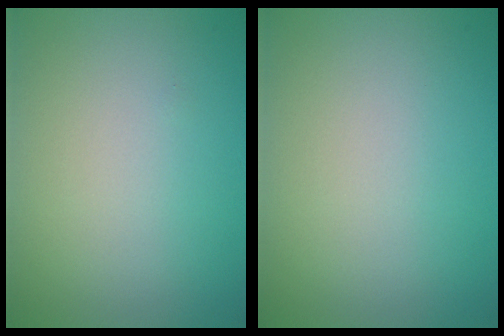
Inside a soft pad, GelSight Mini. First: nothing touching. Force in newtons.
{"total": 0.0}